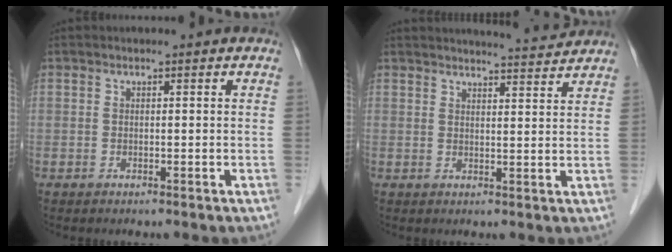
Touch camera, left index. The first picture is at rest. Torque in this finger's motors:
{"motor_torque": [0.08, -0.24, 0.01, 0.03]}